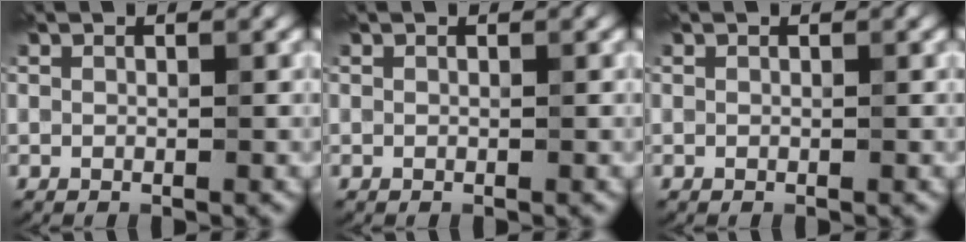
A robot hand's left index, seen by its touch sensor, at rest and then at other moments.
{"total": 0.0}
{"total": 0.0}